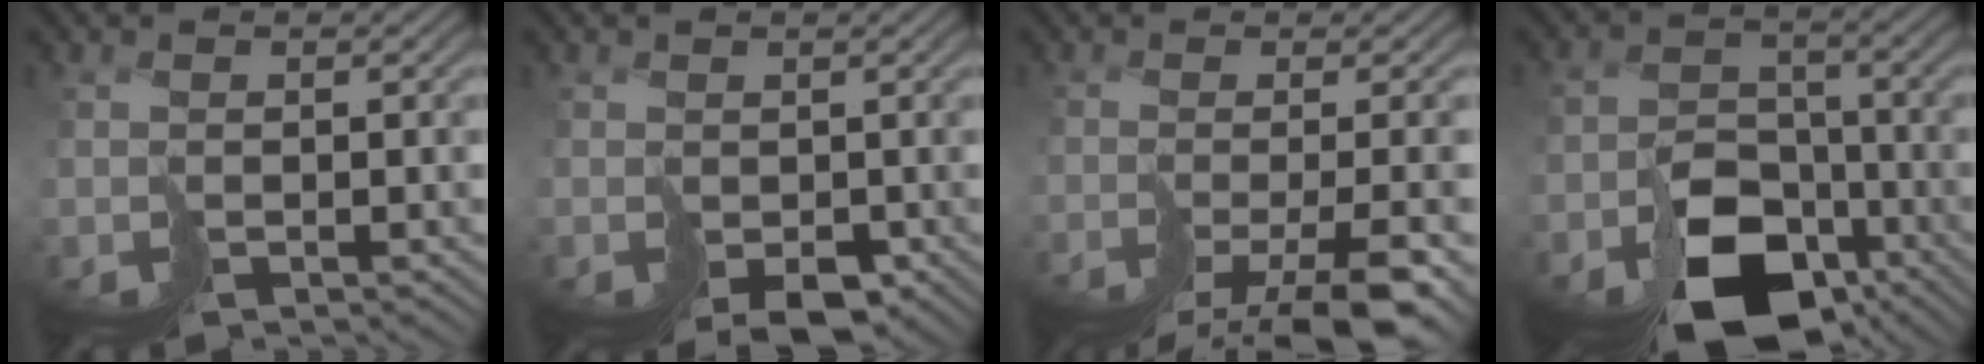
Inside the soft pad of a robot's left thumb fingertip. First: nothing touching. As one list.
[{"total": 3.1, "force": [-1.2, 2.2, 1.8], "torque": [-0.030, -0.007, -0.010]}, {"total": 8.7, "force": [-5.6, 1.3, 6.5], "torque": [-0.088, -0.012, -0.068]}, {"total": 10.3, "force": [-6.4, 6.3, 5.1], "torque": [-0.076, -0.012, -0.109]}]